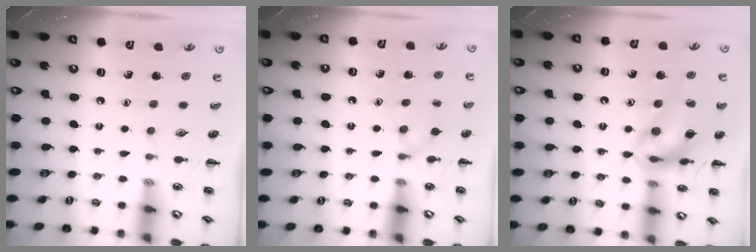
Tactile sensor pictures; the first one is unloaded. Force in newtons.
{"total": 6.7, "press": 6.5, "slide": 1.8}
{"total": 18.0, "press": 17.8, "slide": 2.9}